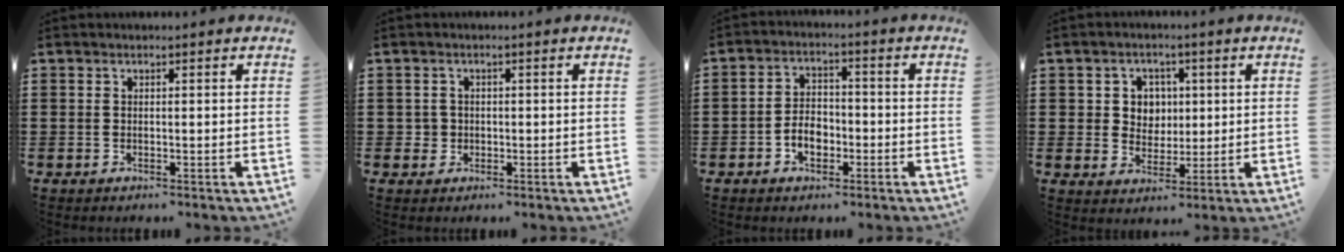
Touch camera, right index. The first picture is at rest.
{"total": 1.8, "force": [-0.3, 1.7, 0.3], "torque": [-0.013, 0.006, -0.009]}
{"total": 4.4, "force": [-1.7, 2.9, 2.9], "torque": [-0.054, 0.000, -0.035]}
{"total": 4.7, "force": [1.1, 4.4, 1.3], "torque": [-0.038, 0.013, 0.016]}